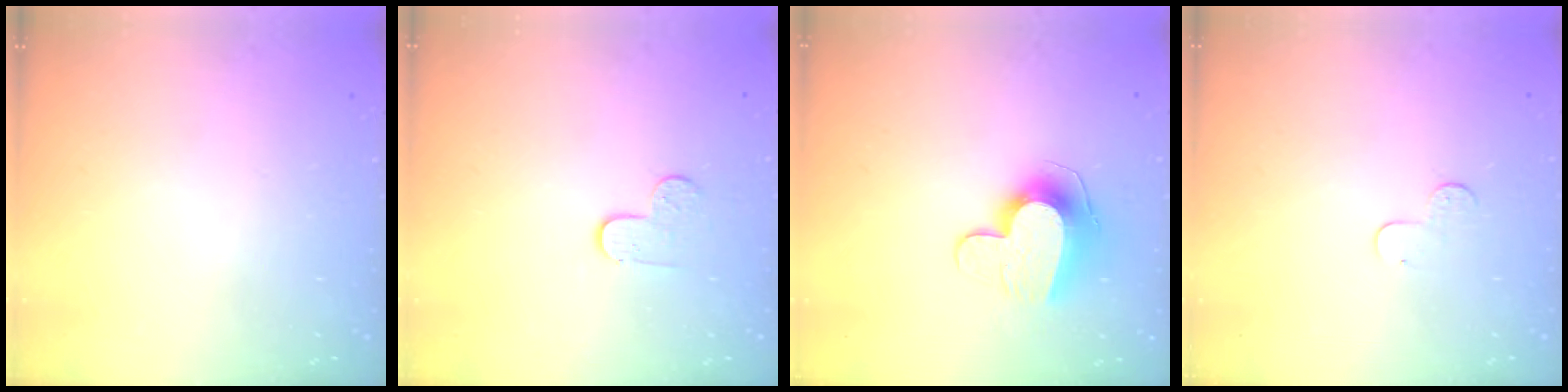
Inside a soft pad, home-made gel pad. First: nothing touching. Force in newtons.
{"total": 5.3, "press": 5.3, "slide": 0.4}
{"total": 11.5, "press": 11.5, "slide": 0.7}
{"total": 4.5, "press": 4.5, "slide": 0.4}